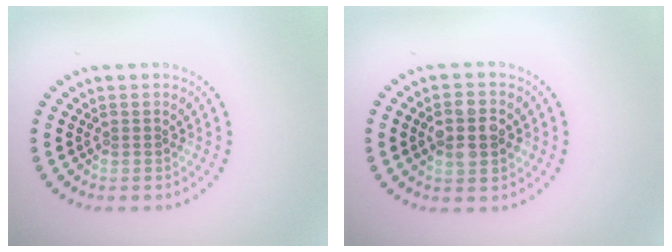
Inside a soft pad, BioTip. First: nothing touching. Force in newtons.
{"total": 3.8, "press": 3.8, "slide": 0.1}